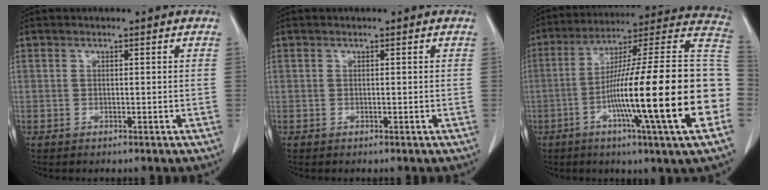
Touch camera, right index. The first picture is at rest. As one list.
[{"total": 0.0}, {"total": 27.9, "force": [-6.4, 0.0, 27.1], "torque": [-0.348, -0.006, -0.125]}]